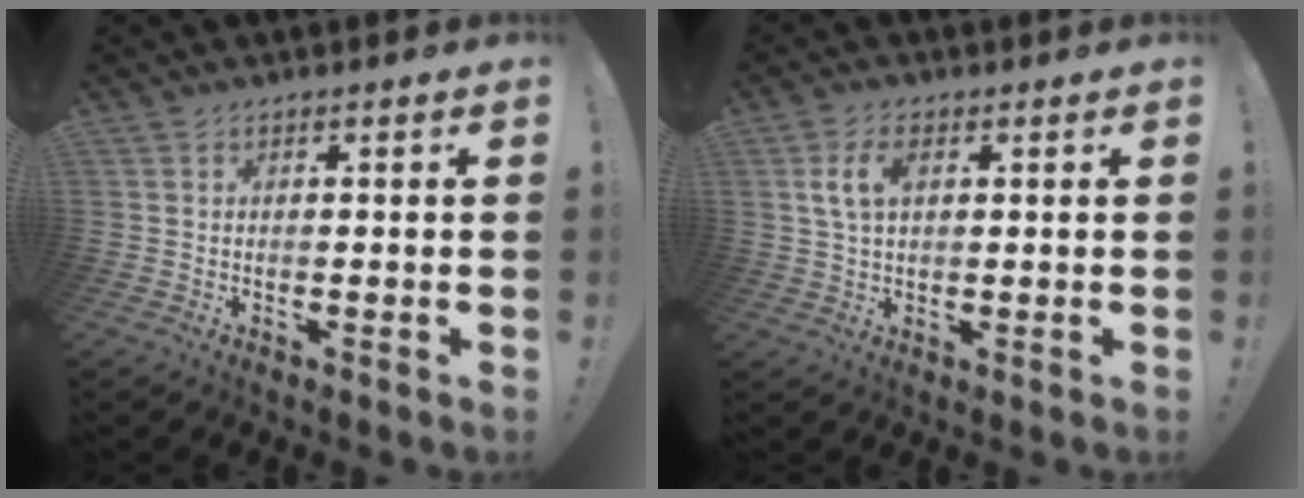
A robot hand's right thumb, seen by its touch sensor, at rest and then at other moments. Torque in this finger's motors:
{"motor_torque": [0.01, 0.01, 0.00, 0.00, 0.00]}